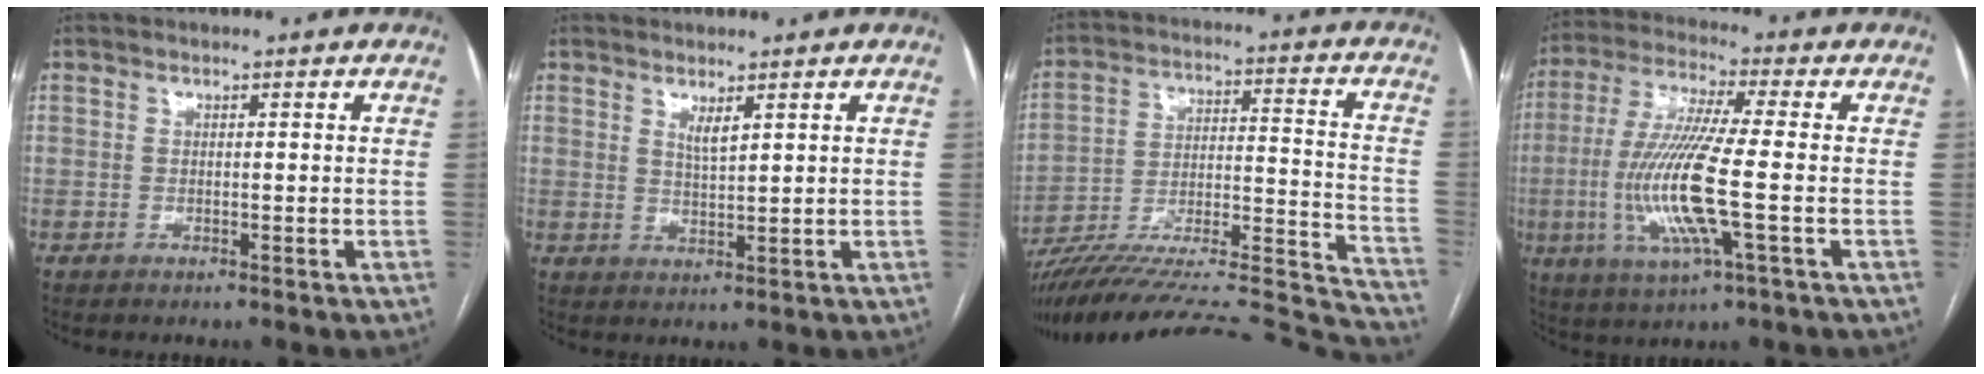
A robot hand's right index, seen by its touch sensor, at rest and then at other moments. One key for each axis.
{"total": 2.1, "fx": 1.4, "fy": 0.2, "fz": 1.6, "tx": -0.033, "ty": -0.009, "tz": 0.030}
{"total": 34.4, "fx": -31.5, "fy": 3.1, "fz": 13.6, "tx": -0.149, "ty": -0.014, "tz": -0.442}
{"total": 13.7, "fx": -2.6, "fy": 0.5, "fz": 13.4, "tx": -0.286, "ty": -0.014, "tz": -0.055}